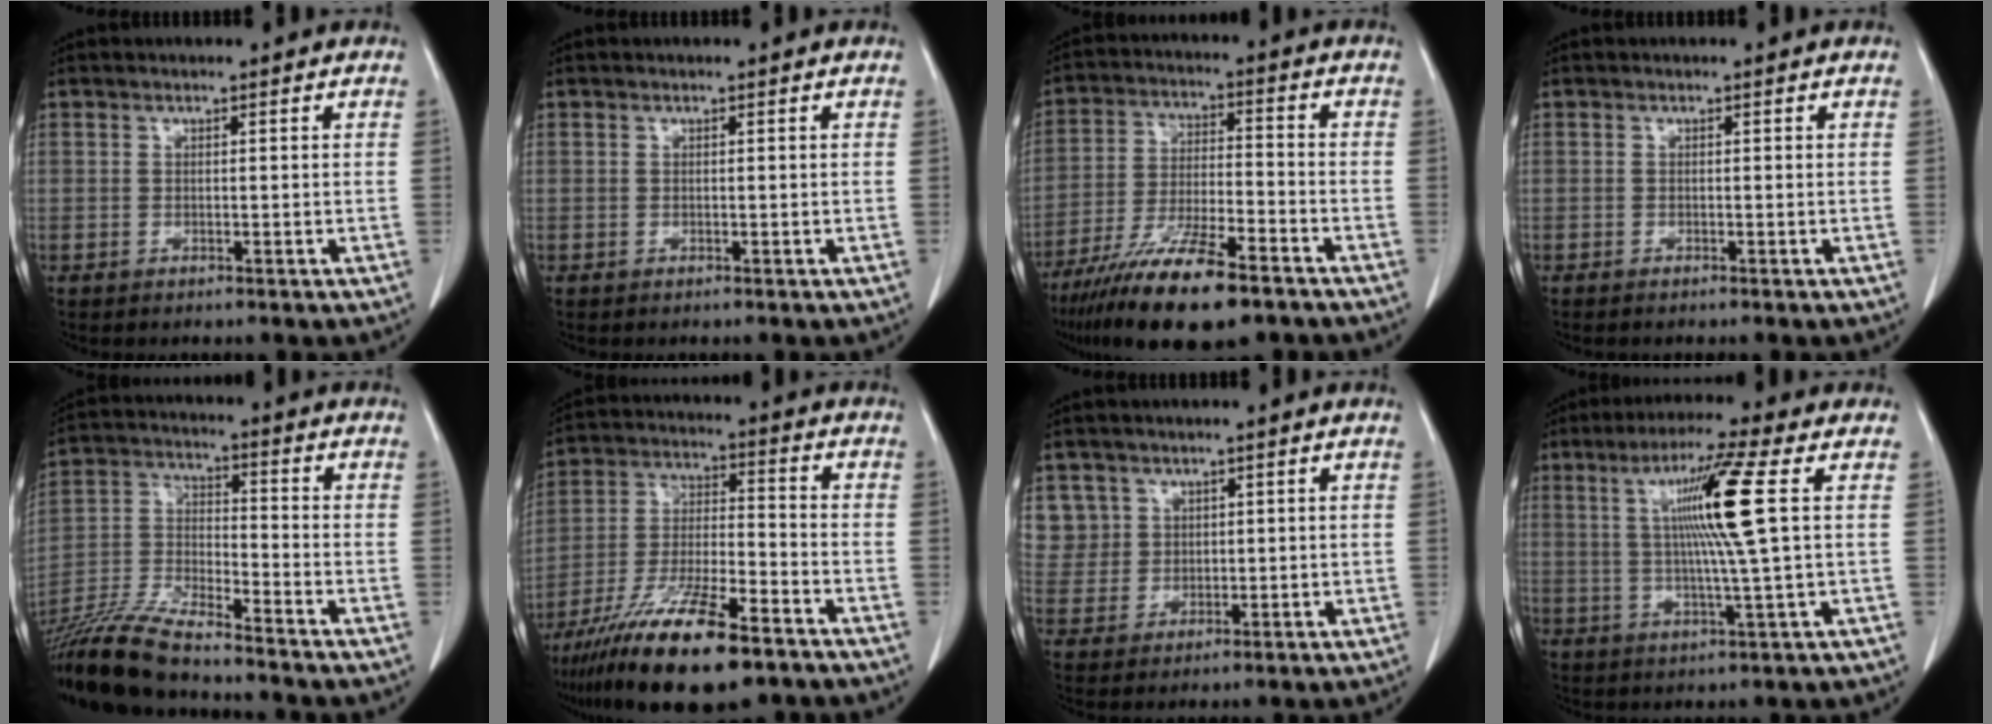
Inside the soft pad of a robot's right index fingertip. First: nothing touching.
{"total": 0.0}
{"total": 15.6, "force": [-10.8, 2.9, 10.9], "torque": [-0.208, -0.035, -0.192]}
{"total": 0.5, "force": [-0.5, 0.0, 0.2], "torque": [-0.007, -0.001, -0.010]}
{"total": 13.3, "force": [-12.0, 0.9, 5.7], "torque": [-0.115, -0.010, -0.229]}
{"total": 17.9, "force": [-11.9, 3.4, 12.9], "torque": [-0.246, -0.032, -0.215]}
{"total": 6.0, "force": [3.1, 5.1, -0.3], "torque": [0.021, 0.010, 0.068]}
{"total": 11.2, "force": [2.6, -1.4, 10.8], "torque": [-0.195, 0.002, 0.047]}